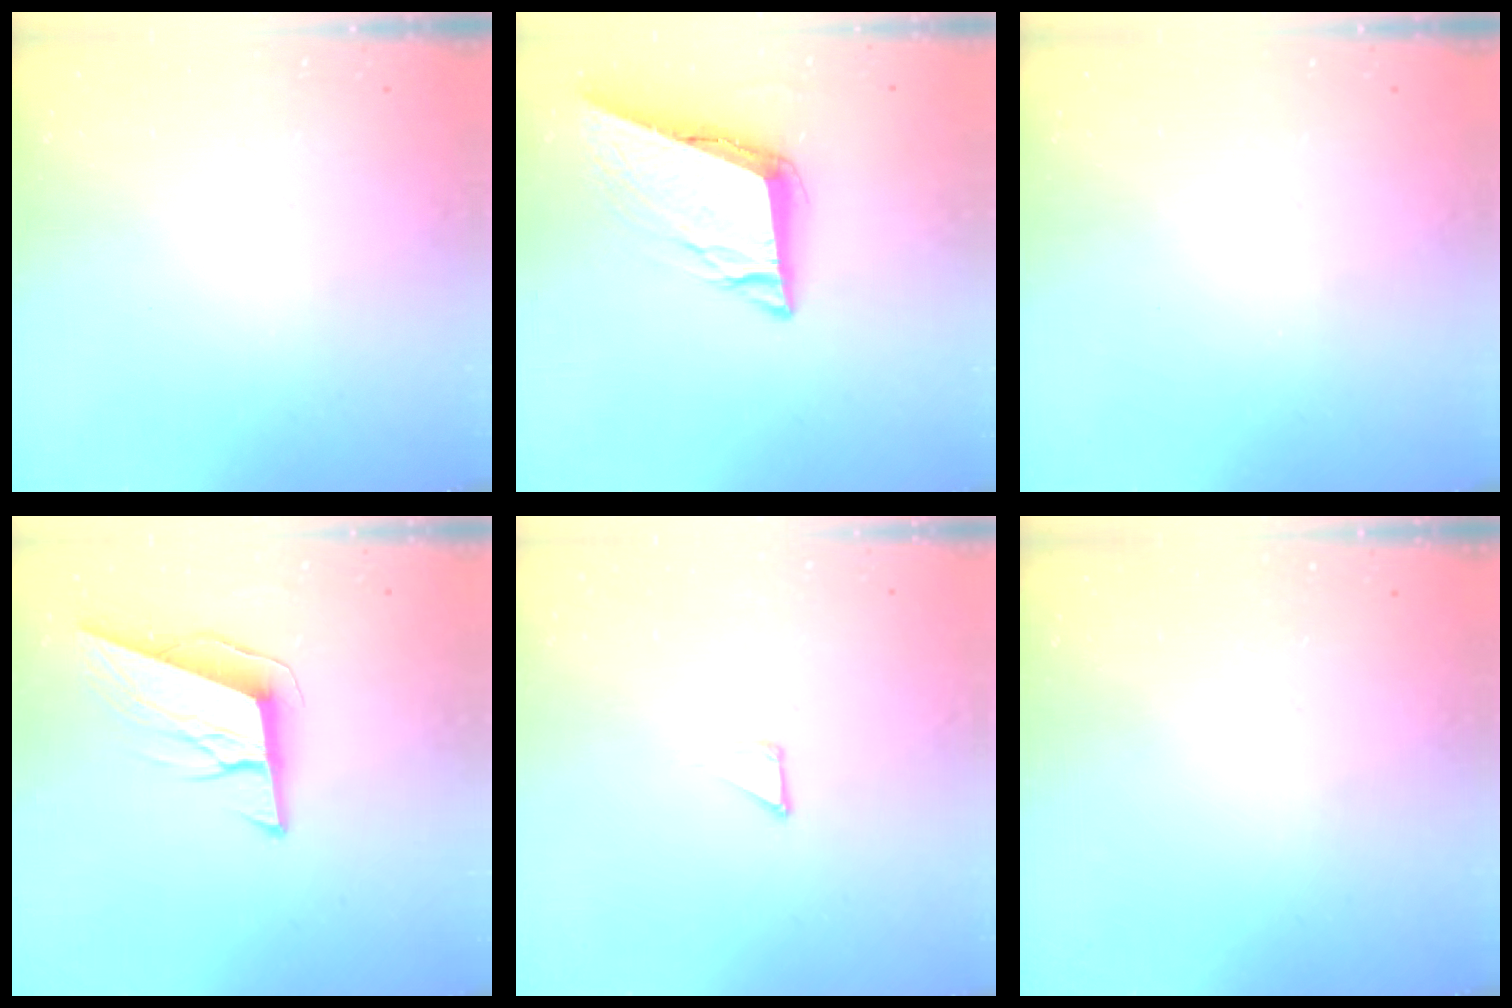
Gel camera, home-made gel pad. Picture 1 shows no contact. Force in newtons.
{"total": 9.6, "press": 9.4, "slide": 2.1}
{"total": 0.0}
{"total": 10.3, "press": 9.8, "slide": 3.0}
{"total": 1.6, "press": 1.6, "slide": 0.1}
{"total": 0.0}